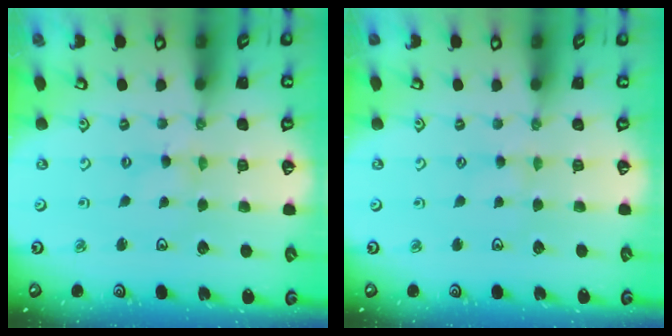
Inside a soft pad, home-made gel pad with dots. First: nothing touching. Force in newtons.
{"total": 1.7, "press": 1.7, "slide": 0.3}